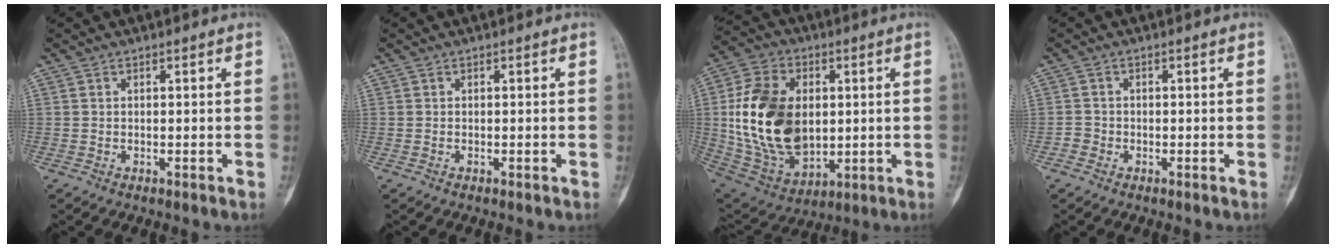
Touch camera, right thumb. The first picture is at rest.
{"total": 0.0}
{"total": 22.0, "force": [1.5, 14.6, 16.3], "torque": [-0.294, -0.011, 0.046]}
{"total": 1.3, "force": [-0.8, 1.0, 0.0], "torque": [0.005, 0.004, -0.021]}